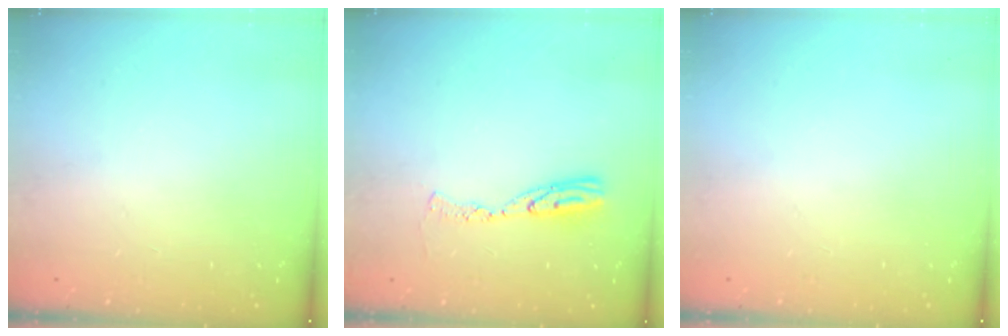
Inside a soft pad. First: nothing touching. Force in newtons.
{"total": 8.2, "press": 8.1, "slide": 0.7}
{"total": 0.0}